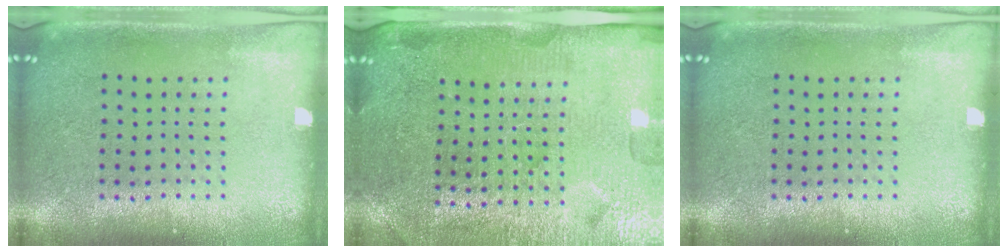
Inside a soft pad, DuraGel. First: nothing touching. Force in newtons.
{"total": 4.3, "press": 4.0, "slide": 1.5}
{"total": 0.0}